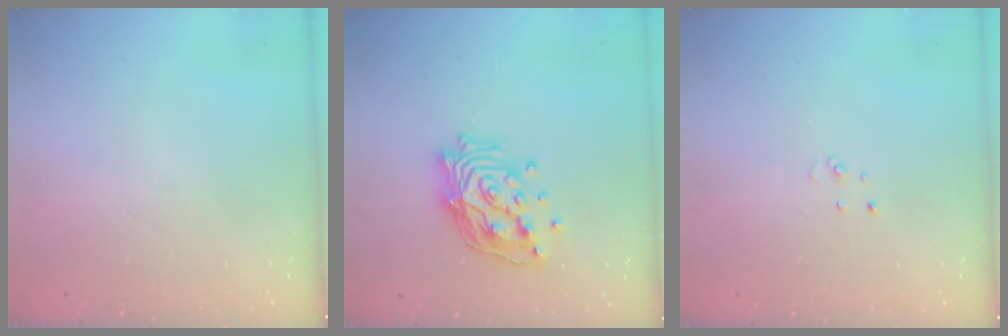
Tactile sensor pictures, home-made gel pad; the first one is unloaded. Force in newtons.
{"total": 17.1, "press": 17.1, "slide": 1.3}
{"total": 2.7, "press": 2.7, "slide": 0.3}